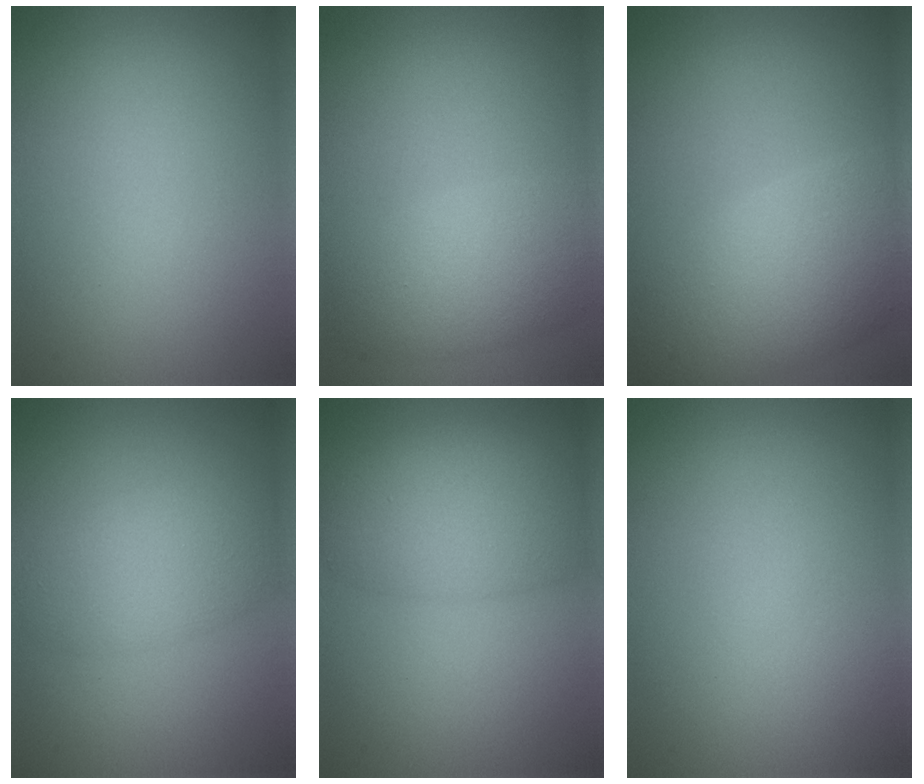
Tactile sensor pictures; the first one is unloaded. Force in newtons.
{"total": 4.6, "press": 4.6, "slide": 0.2}
{"total": 7.6, "press": 7.6, "slide": 0.7}
{"total": 2.4, "press": 2.4, "slide": 0.3}
{"total": 5.7, "press": 5.7, "slide": 0.5}
{"total": 0.0}